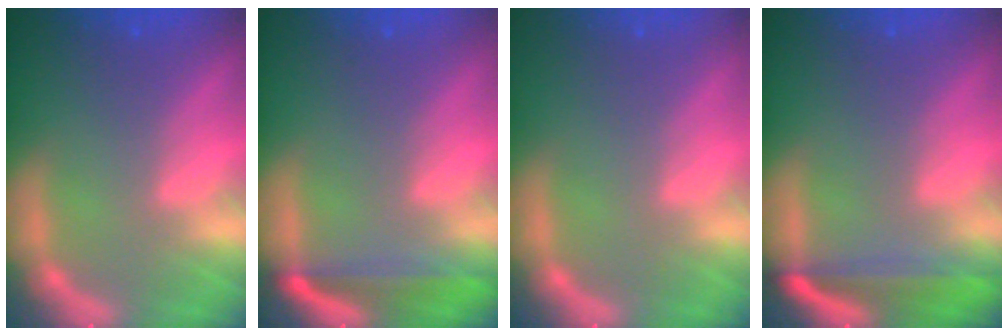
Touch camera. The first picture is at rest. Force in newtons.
{"total": 4.5}
{"total": 0.0}
{"total": 5.5}